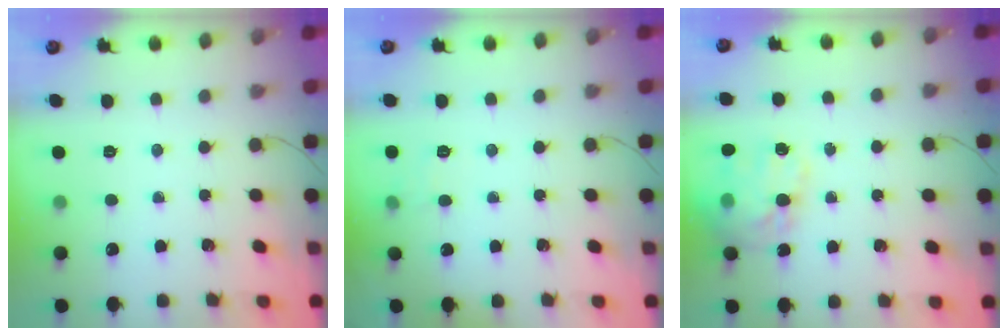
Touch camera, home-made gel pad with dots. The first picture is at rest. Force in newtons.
{"total": 3.5, "press": 3.1, "slide": 1.7}
{"total": 18.0, "press": 17.6, "slide": 3.4}